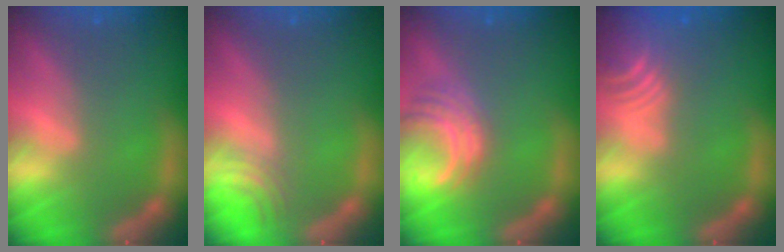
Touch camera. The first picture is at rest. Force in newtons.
{"total": 2.5}
{"total": 5.1}
{"total": 8.0}